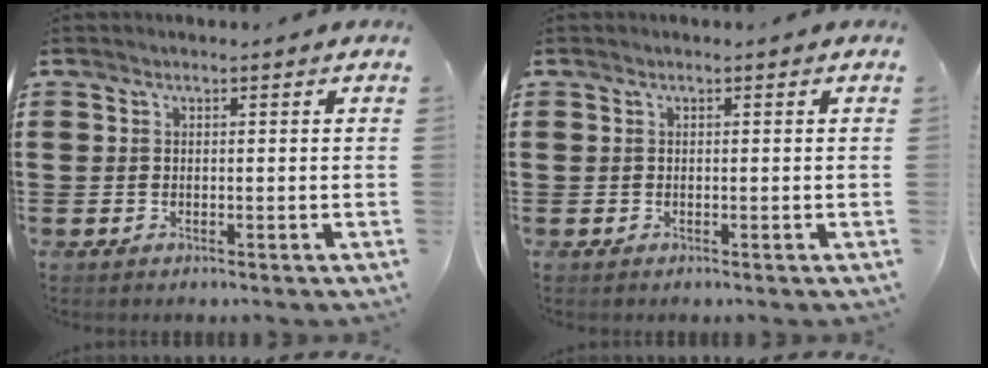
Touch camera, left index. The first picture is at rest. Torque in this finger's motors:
{"motor_torque": [0.00, 0.01, 0.00, 0.01]}